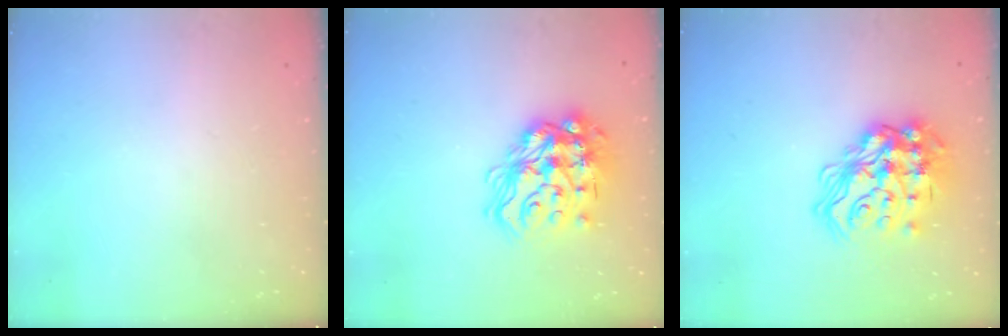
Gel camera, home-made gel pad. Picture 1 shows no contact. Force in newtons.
{"total": 19.4, "press": 19.3, "slide": 1.5}
{"total": 21.4, "press": 21.3, "slide": 1.7}